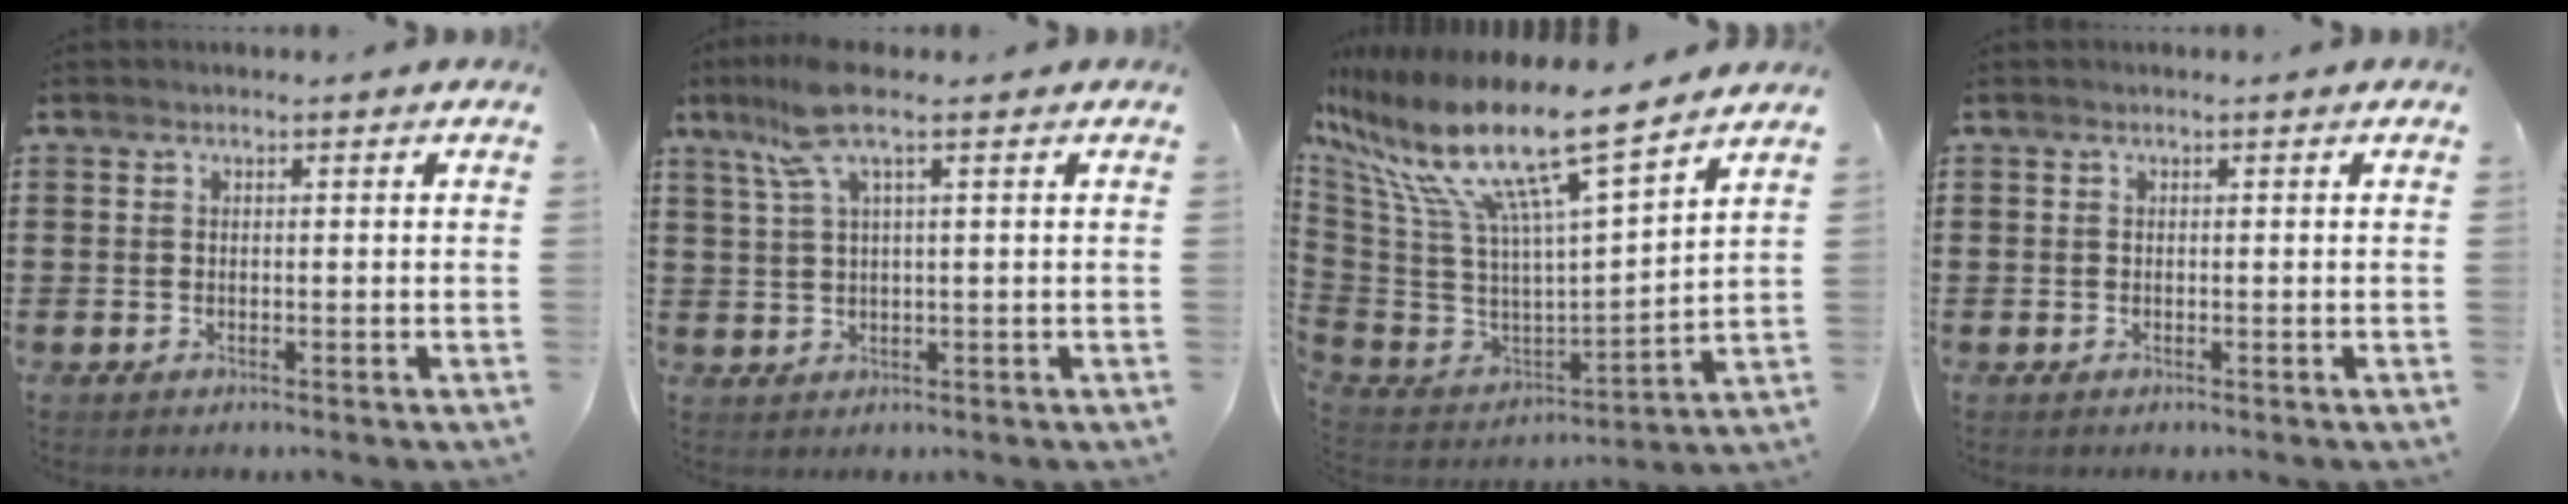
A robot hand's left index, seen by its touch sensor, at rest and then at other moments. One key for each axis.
{"total": 6.6, "fx": 3.4, "fy": 0.8, "fz": 5.6, "tx": -0.131, "ty": 0.001, "tz": 0.056}
{"total": 15.5, "fx": 9.9, "fy": 3.0, "fz": 11.5, "tx": -0.261, "ty": -0.067, "tz": 0.159}
{"total": 0.0}